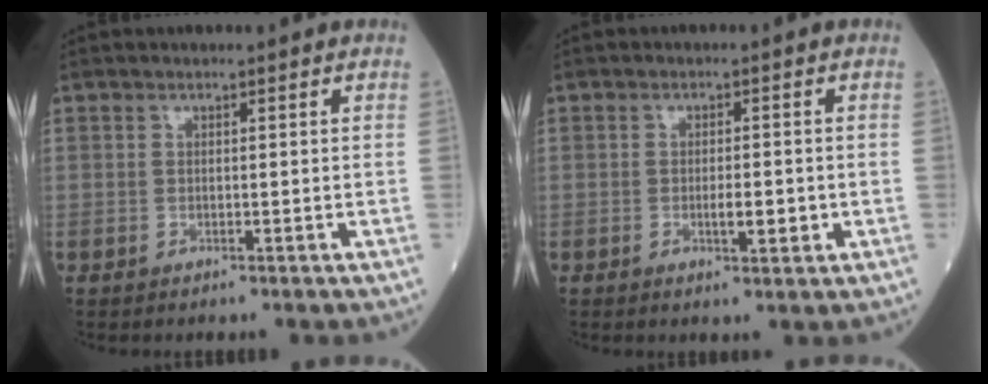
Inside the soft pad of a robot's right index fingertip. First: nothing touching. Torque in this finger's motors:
{"motor_torque": [0.60, -0.13, 0.24, 0.06]}